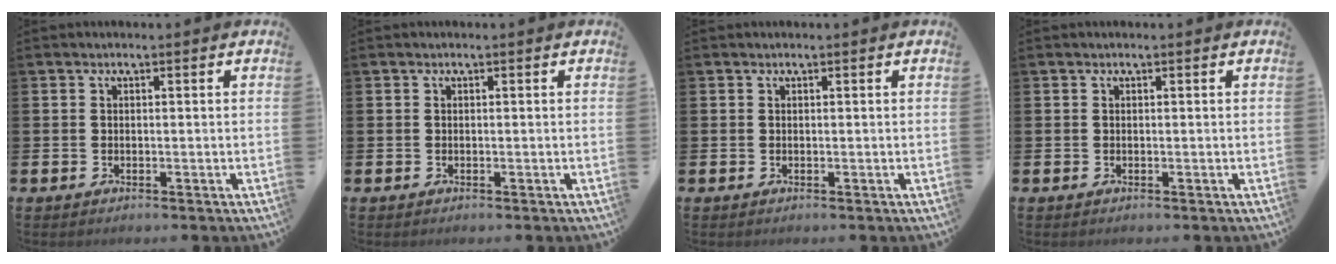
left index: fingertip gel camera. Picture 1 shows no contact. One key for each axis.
{"total": 0.0}
{"total": 0.0}
{"total": 0.0}